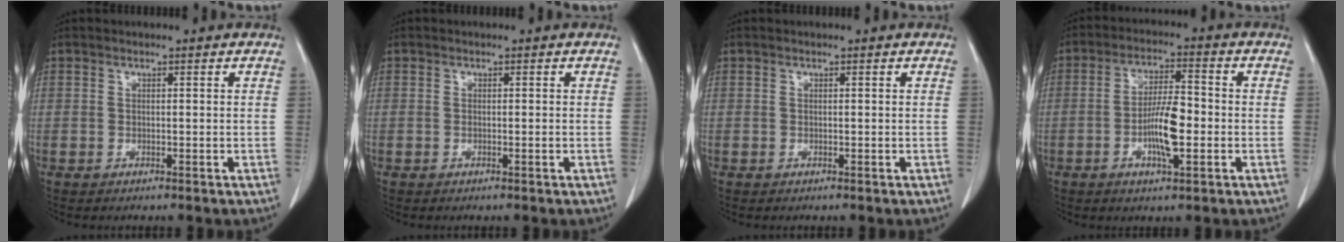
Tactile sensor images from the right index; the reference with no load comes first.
{"total": 0.6, "force": [-0.1, 0.1, 0.6], "torque": [-0.010, -0.001, 0.000]}
{"total": 0.0}
{"total": 7.7, "force": [-1.8, 1.7, 7.3], "torque": [-0.135, 0.004, -0.034]}